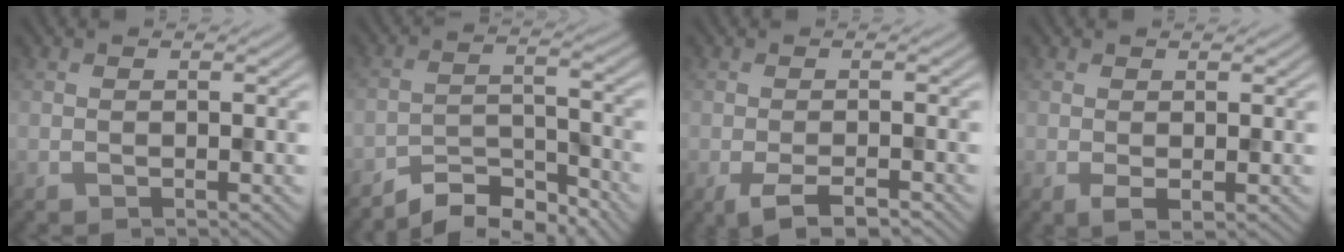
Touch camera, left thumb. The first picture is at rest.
{"total": 6.2, "force": [-5.5, 1.5, 2.3], "torque": [-0.036, 0.002, -0.107]}
{"total": 3.9, "force": [-2.3, 0.9, 3.0], "torque": [-0.055, 0.000, -0.041]}
{"total": 1.6, "force": [-0.2, 0.7, 1.4], "torque": [-0.029, -0.005, -0.002]}